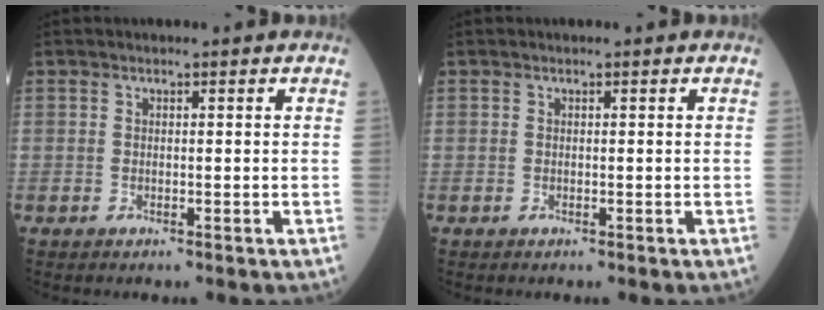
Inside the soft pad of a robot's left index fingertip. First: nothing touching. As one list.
[{"total": 0.0}]